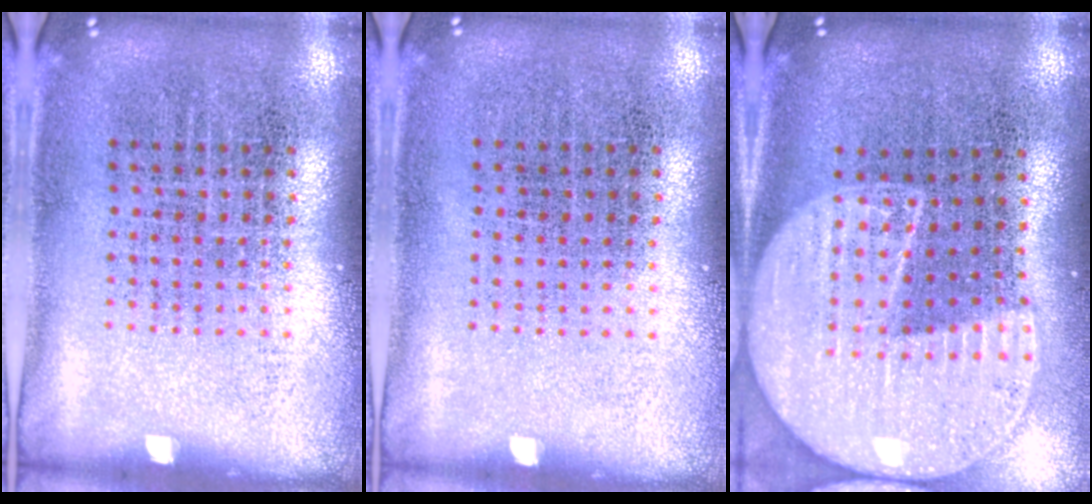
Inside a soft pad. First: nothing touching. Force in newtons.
{"total": 0.0}
{"total": 2.3, "press": 2.0, "slide": 1.1}